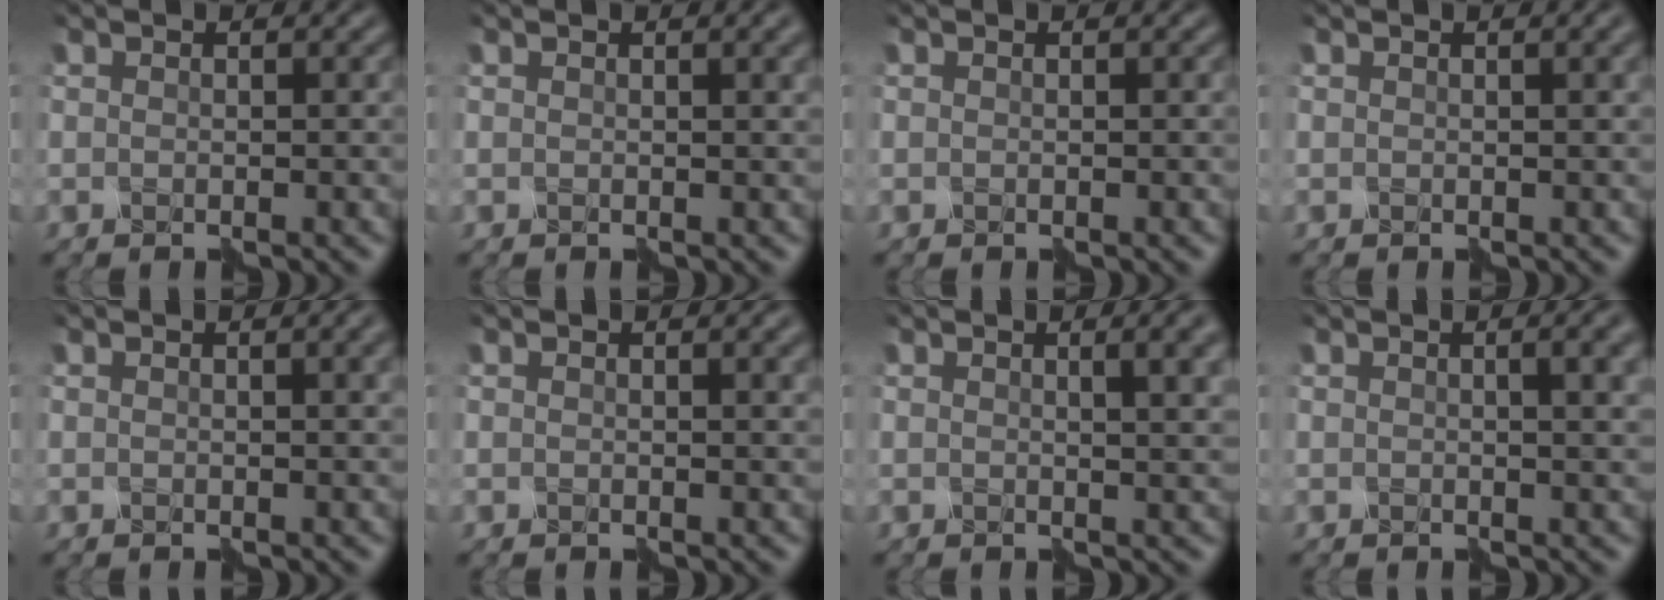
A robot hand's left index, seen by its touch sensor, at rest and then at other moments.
{"total": 1.6, "force": [0.6, 0.4, 1.5], "torque": [-0.017, 0.003, 0.005]}
{"total": 0.0}
{"total": 1.4, "force": [0.5, 0.4, 1.3], "torque": [-0.015, 0.004, 0.003]}
{"total": 2.2, "force": [0.7, 0.7, 2.0], "torque": [-0.016, 0.007, 0.003]}
{"total": 1.3, "force": [0.6, 0.2, 1.1], "torque": [-0.017, 0.003, 0.005]}
{"total": 4.6, "force": [1.9, 1.8, 3.8], "torque": [-0.026, 0.021, 0.003]}
{"total": 3.9, "force": [1.4, 1.5, 3.4], "torque": [-0.031, 0.013, 0.001]}